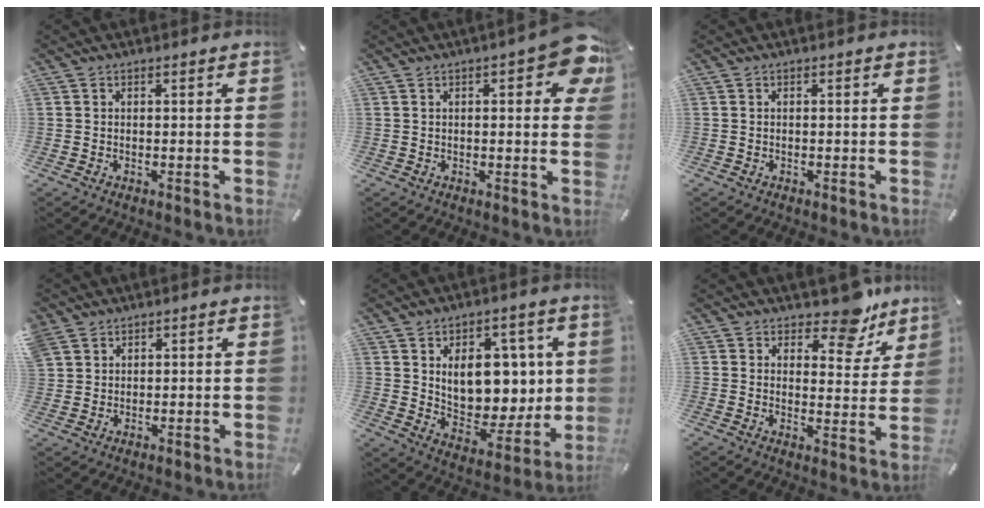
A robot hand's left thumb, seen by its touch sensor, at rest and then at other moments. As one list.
[{"total": 9.6, "force": [3.8, 3.2, 8.2], "torque": [-0.099, -0.017, 0.058]}, {"total": 0.0}, {"total": 3.8, "force": [2.6, 2.8, 0.3], "torque": [-0.015, -0.002, 0.051]}, {"total": 13.3, "force": [4.4, 9.7, 8.0], "torque": [-0.106, -0.029, 0.088]}, {"total": 10.9, "force": [8.9, 4.8, 4.1], "torque": [-0.033, -0.074, 0.153]}]